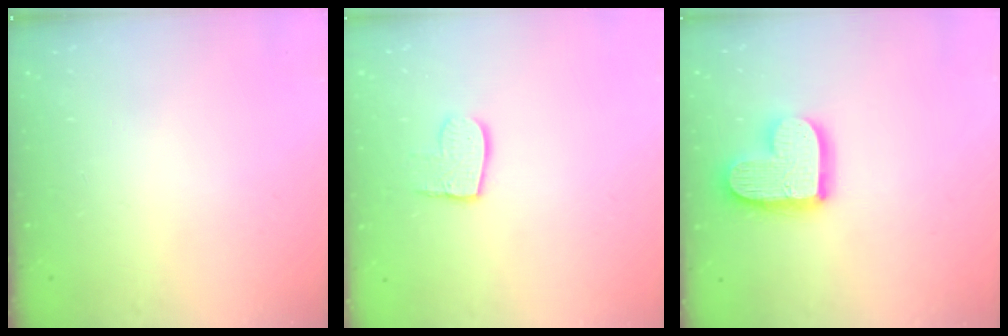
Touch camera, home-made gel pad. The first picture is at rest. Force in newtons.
{"total": 8.7, "press": 8.6, "slide": 0.7}
{"total": 15.6, "press": 15.5, "slide": 1.3}